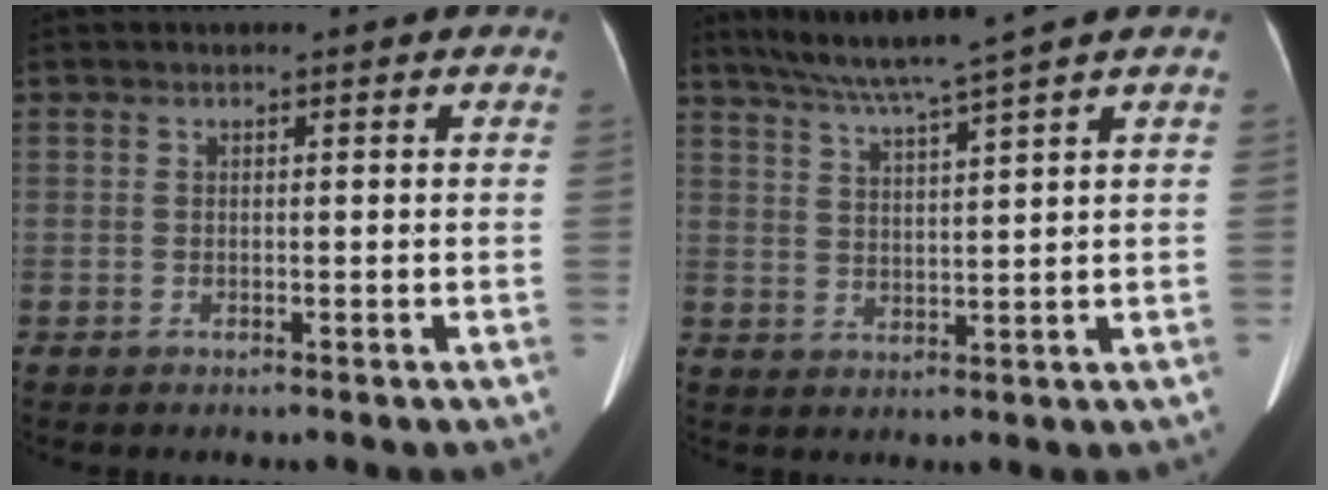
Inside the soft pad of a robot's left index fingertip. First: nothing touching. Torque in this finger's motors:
{"motor_torque": [0.86, -1.28, 0.25, 0.09]}